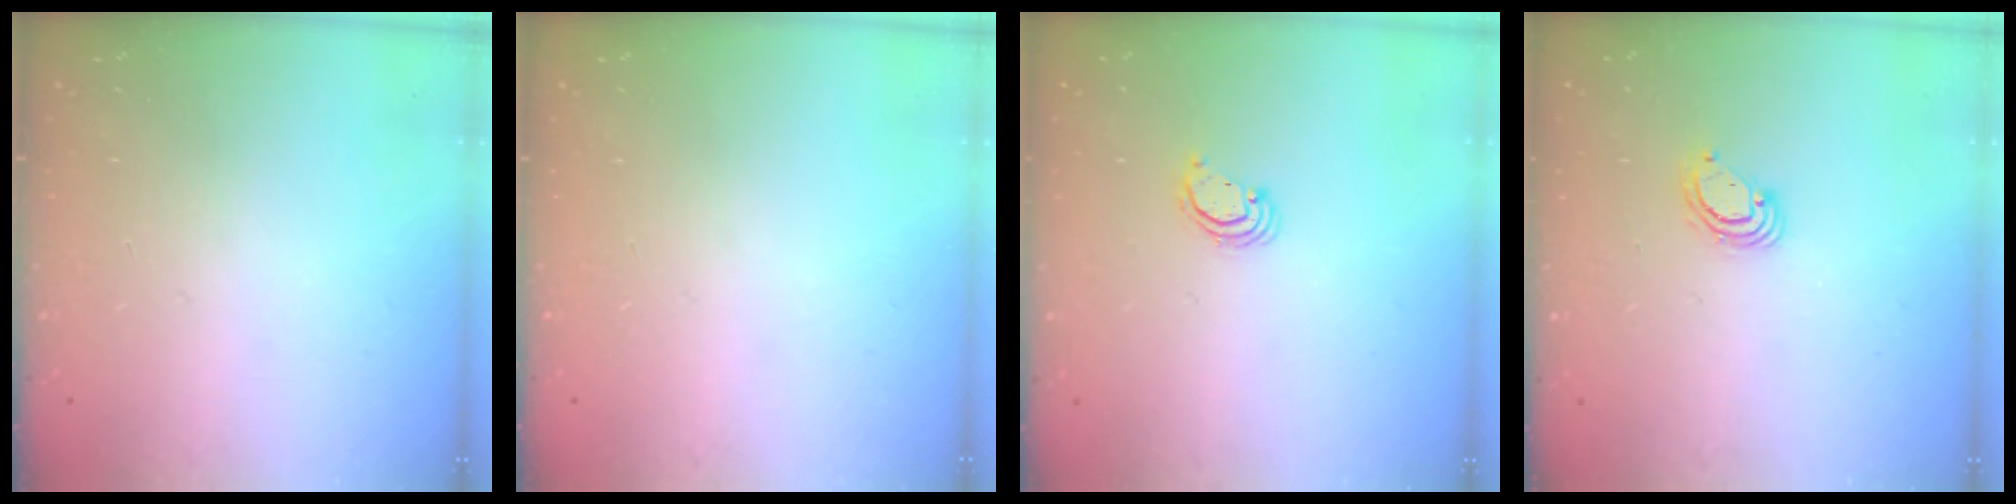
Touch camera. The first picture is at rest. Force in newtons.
{"total": 0.0}
{"total": 2.2, "press": 2.2, "slide": 0.2}
{"total": 3.9, "press": 3.9, "slide": 0.1}